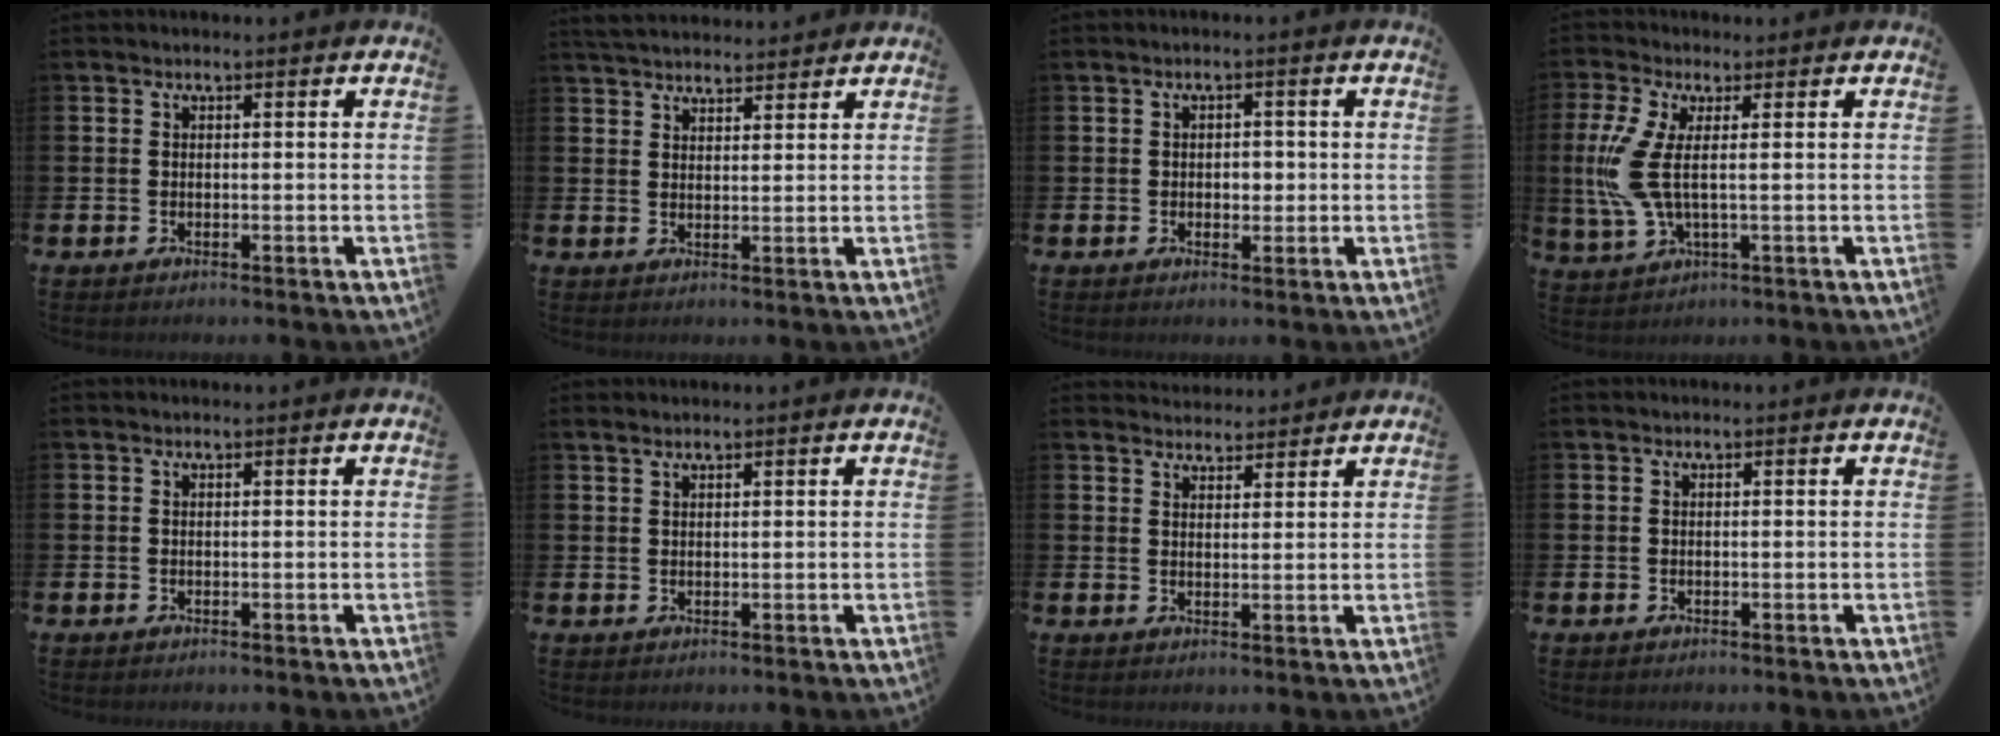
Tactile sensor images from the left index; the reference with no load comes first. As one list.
[{"total": 3.7, "force": [3.6, 0.6, 0.3], "torque": [-0.009, -0.016, 0.067]}, {"total": 1.6, "force": [0.0, 1.3, 0.9], "torque": [0.003, 0.000, -0.009]}, {"total": 6.7, "force": [0.7, 2.1, 6.3], "torque": [-0.152, -0.010, 0.010]}, {"total": 0.0}, {"total": 1.0, "force": [0.9, 0.2, 0.2], "torque": [-0.003, 0.000, 0.016]}, {"total": 3.2, "force": [3.0, 0.8, -0.5], "torque": [0.004, -0.015, 0.057]}, {"total": 0.0}]